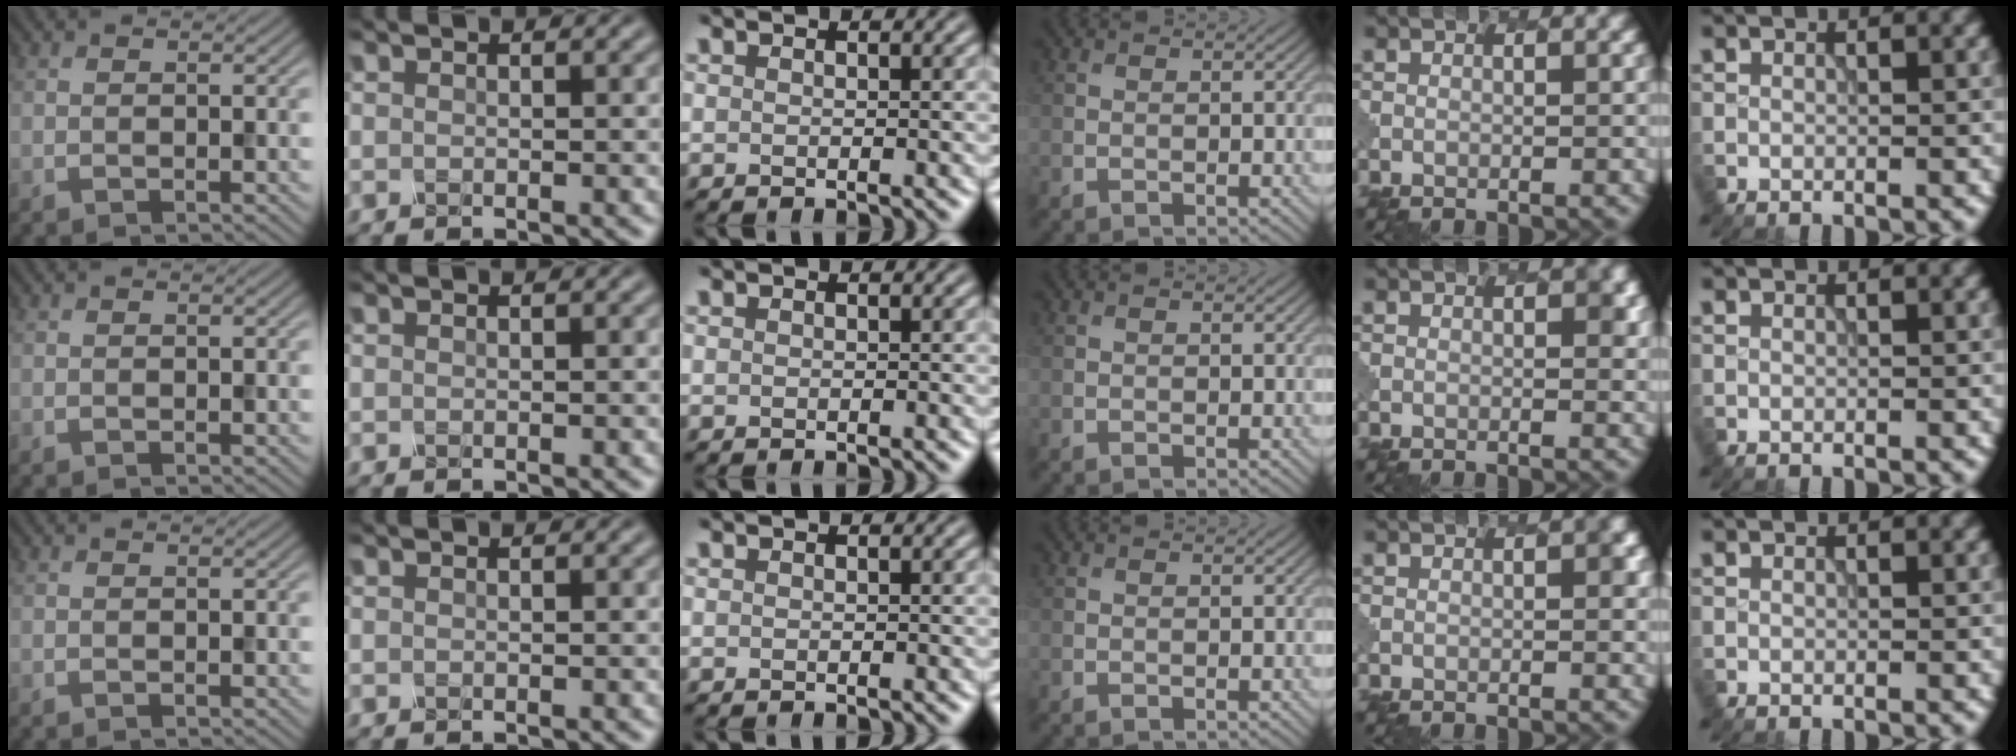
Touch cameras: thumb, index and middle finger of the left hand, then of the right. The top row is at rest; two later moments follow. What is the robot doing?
{"motion": "dispense", "object": "spray bottle"}